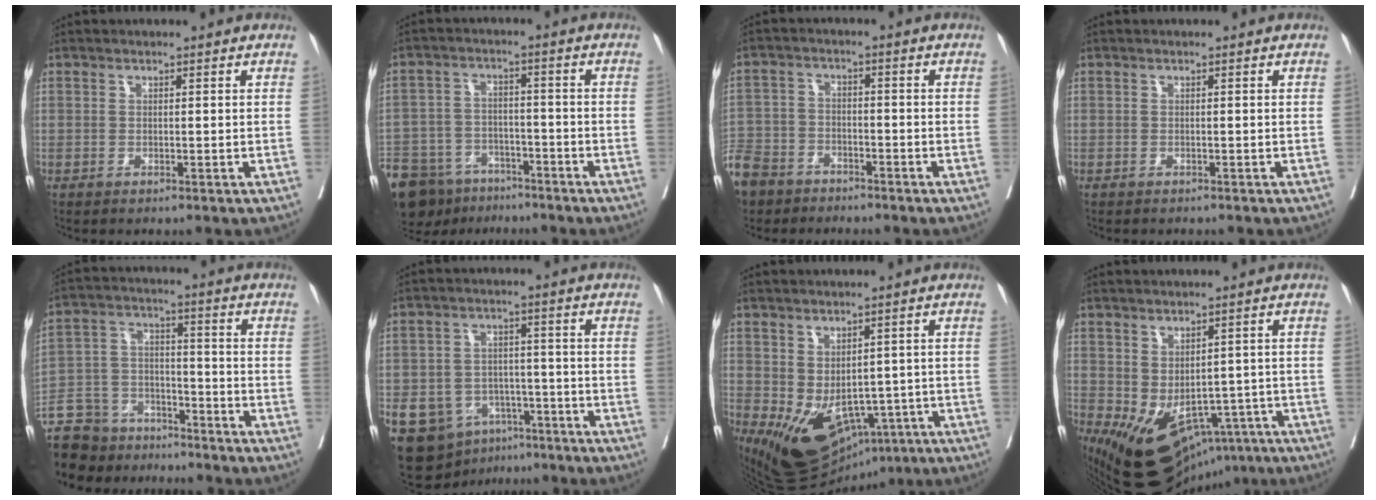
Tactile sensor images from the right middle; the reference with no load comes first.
{"total": 16.3, "force": [-12.3, 8.9, 6.0], "torque": [-0.152, -0.004, -0.186]}
{"total": 13.3, "force": [-9.5, 8.2, 4.3], "torque": [-0.143, -0.007, -0.170]}
{"total": 1.3, "force": [-1.2, 0.3, 0.4], "torque": [-0.016, -0.004, -0.017]}
{"total": 14.7, "force": [-12.5, 7.1, 3.1], "torque": [-0.073, 0.033, -0.204]}
{"total": 10.7, "force": [-5.8, 7.8, 4.4], "torque": [-0.083, 0.017, -0.084]}
{"total": 13.7, "force": [-6.1, 8.4, 8.9], "torque": [-0.155, -0.011, -0.074]}
{"total": 14.3, "force": [-7.4, 8.9, 8.5], "torque": [-0.153, -0.012, -0.089]}